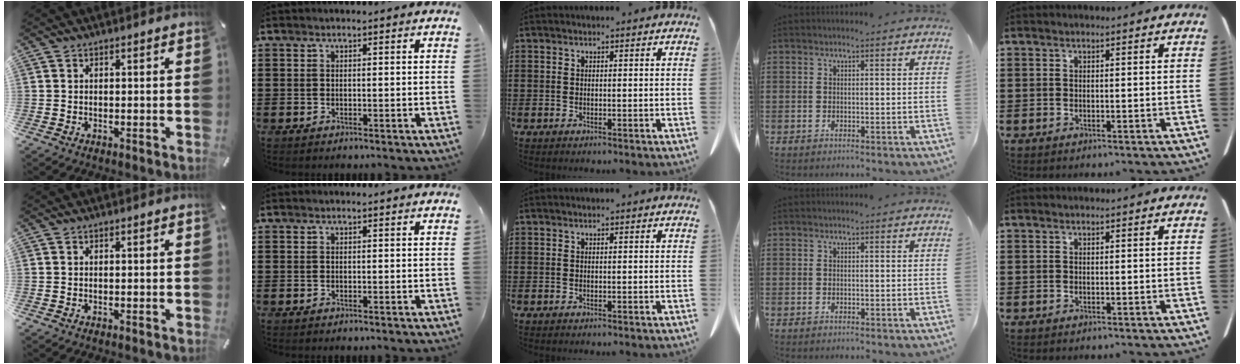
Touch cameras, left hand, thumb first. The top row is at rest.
{}